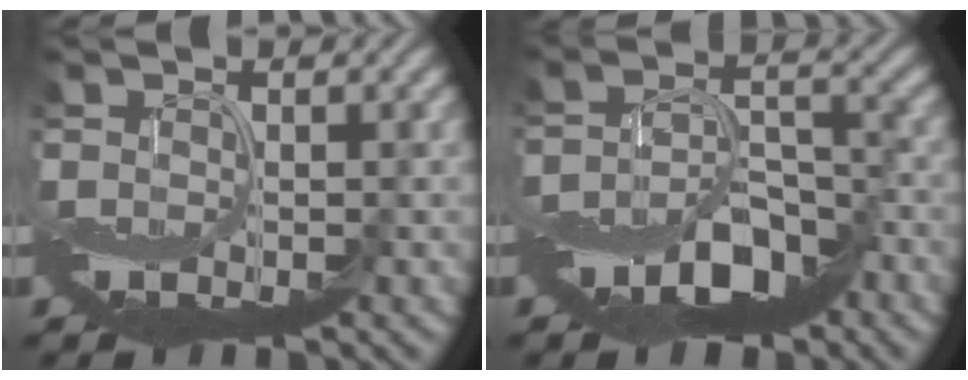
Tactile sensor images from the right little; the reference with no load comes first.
{"total": 7.0, "force": [-4.3, 3.1, 4.6], "torque": [-0.077, -0.001, -0.079]}